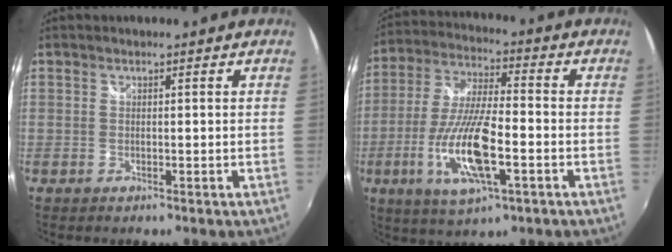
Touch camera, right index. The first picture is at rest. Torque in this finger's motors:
{"motor_torque": [2.14, 0.00, 1.05, 0.19]}